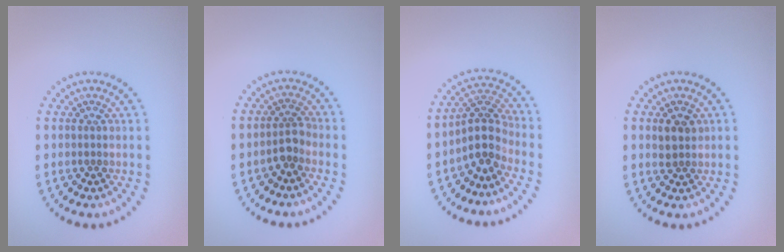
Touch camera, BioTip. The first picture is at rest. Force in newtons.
{"total": 1.8, "press": 1.4, "slide": 1.2}
{"total": 3.3, "press": 2.4, "slide": 2.3}
{"total": 1.8, "press": 1.7, "slide": 0.5}